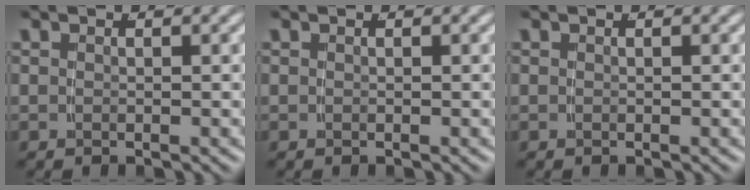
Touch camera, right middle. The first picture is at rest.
{"total": 0.0}
{"total": 0.0}